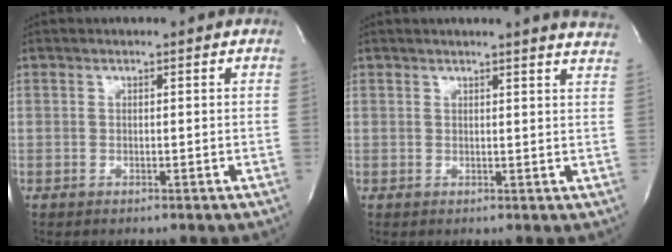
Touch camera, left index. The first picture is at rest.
{"total": 9.8, "force": [9.3, -0.4, 3.3], "torque": [-0.040, -0.040, 0.082]}